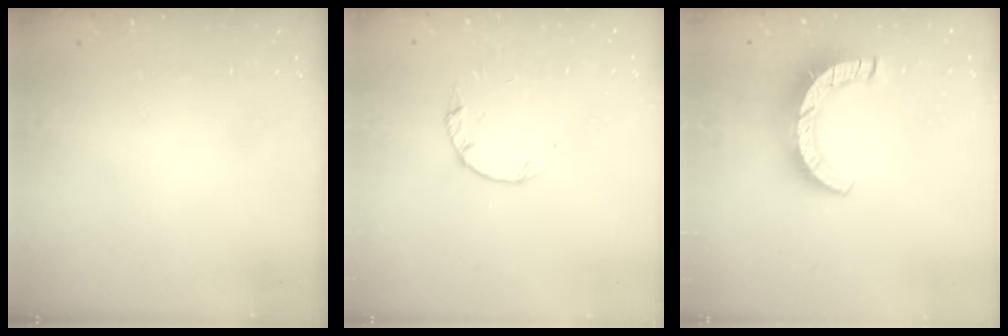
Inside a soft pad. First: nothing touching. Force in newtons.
{"total": 2.2, "press": 2.1, "slide": 0.4}
{"total": 10.4, "press": 10.4, "slide": 1.1}